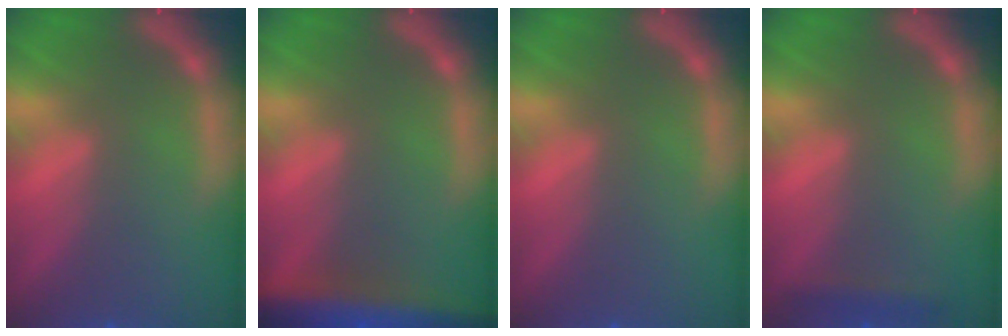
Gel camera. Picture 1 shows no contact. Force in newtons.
{"total": 9.5}
{"total": 0.0}
{"total": 1.4}